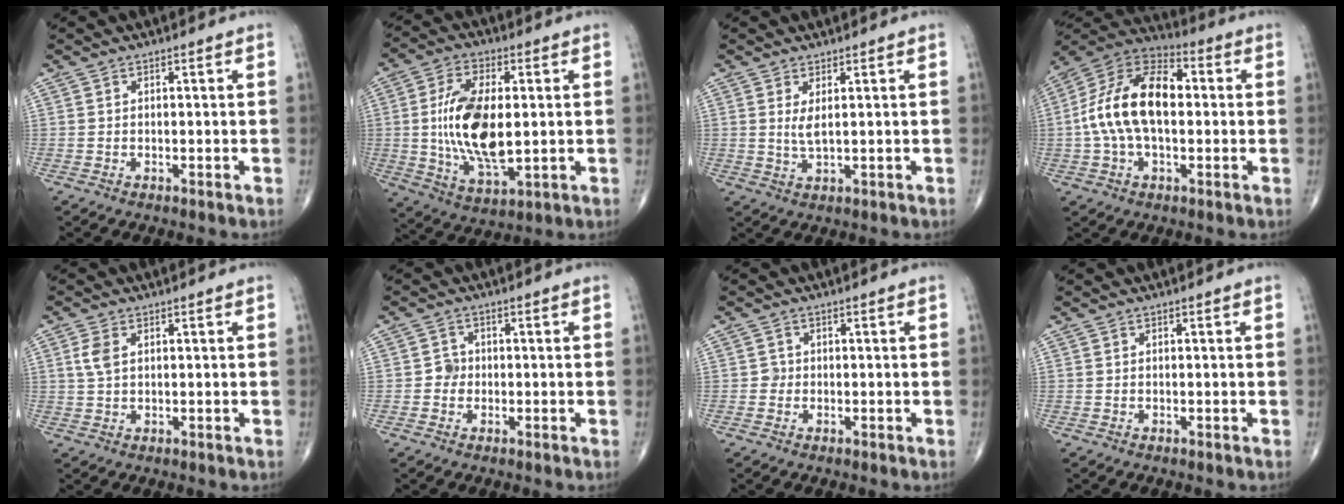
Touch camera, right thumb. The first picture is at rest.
{"total": 16.2, "force": [0.5, 7.7, 14.2], "torque": [-0.267, -0.015, 0.013]}
{"total": 2.6, "force": [0.8, 0.6, 2.4], "torque": [-0.050, -0.014, 0.021]}
{"total": 17.4, "force": [0.6, 9.7, 14.4], "torque": [-0.268, 0.037, 0.002]}
{"total": 3.2, "force": [1.0, 1.8, 2.4], "torque": [-0.057, 0.004, 0.021]}
{"total": 2.3, "force": [-0.3, 2.1, 0.8], "torque": [0.003, 0.008, -0.010]}
{"total": 1.1, "force": [-0.2, 1.1, 0.2], "torque": [0.005, 0.004, -0.004]}
{"total": 0.0}